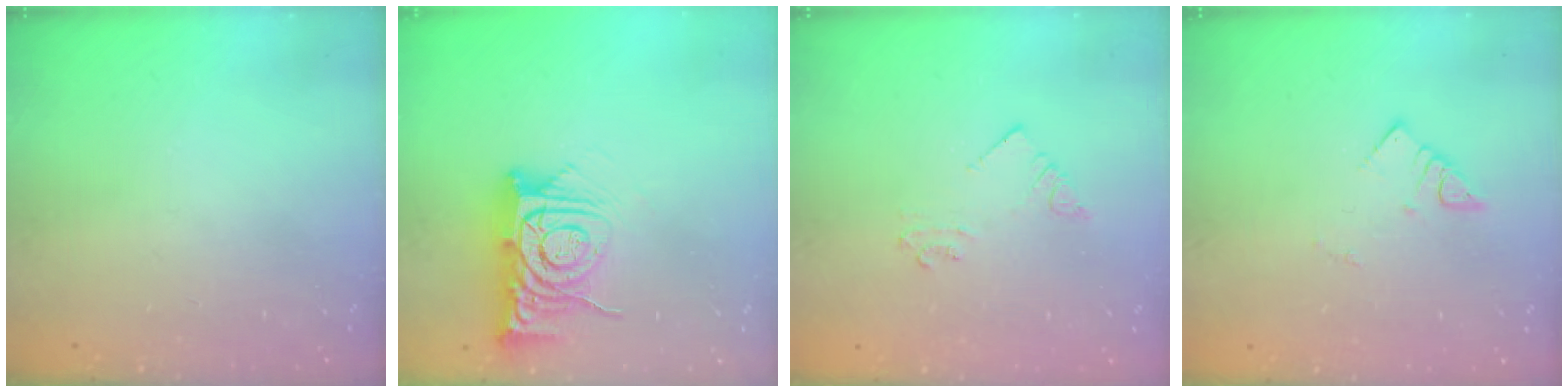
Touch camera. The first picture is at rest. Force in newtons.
{"total": 12.0, "press": 11.9, "slide": 1.2}
{"total": 2.5, "press": 2.5, "slide": 0.2}
{"total": 2.6, "press": 2.6, "slide": 0.1}